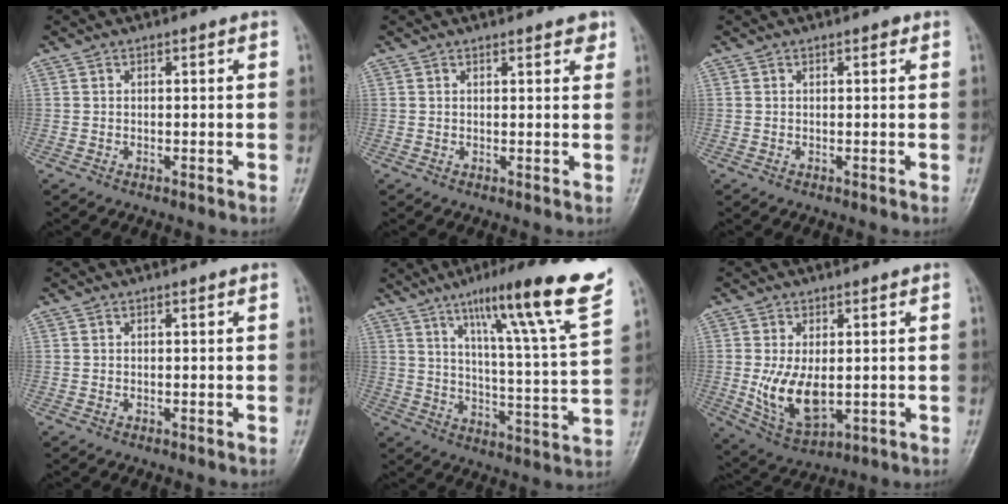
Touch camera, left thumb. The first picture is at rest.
{"total": 2.3, "force": [1.7, 0.8, 1.3], "torque": [-0.006, -0.006, 0.019]}
{"total": 0.6, "force": [0.4, 0.3, 0.4], "torque": [-0.006, -0.001, 0.003]}
{"total": 0.0}
{"total": 21.1, "force": [13.1, 0.9, 16.5], "torque": [-0.224, -0.053, 0.191]}
{"total": 9.6, "force": [-0.3, 5.3, 8.0], "torque": [-0.140, -0.019, 0.011]}